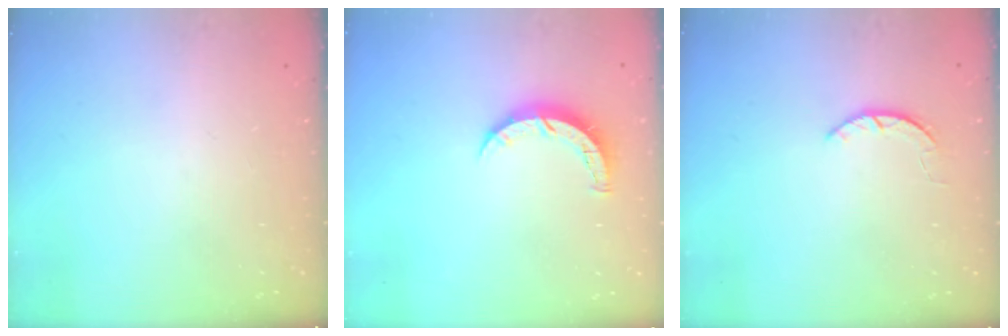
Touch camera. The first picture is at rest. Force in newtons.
{"total": 5.5, "press": 5.5, "slide": 0.5}
{"total": 1.6, "press": 1.6, "slide": 0.3}